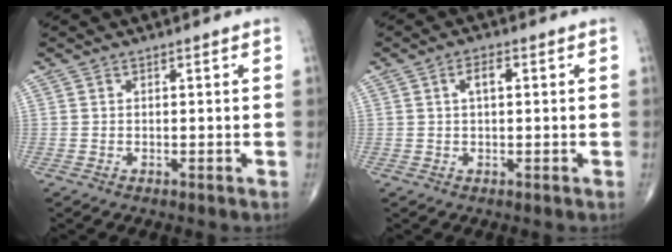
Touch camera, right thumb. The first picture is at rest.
{"total": 2.9, "force": [0.6, 1.3, 2.5], "torque": [-0.044, 0.007, 0.010]}